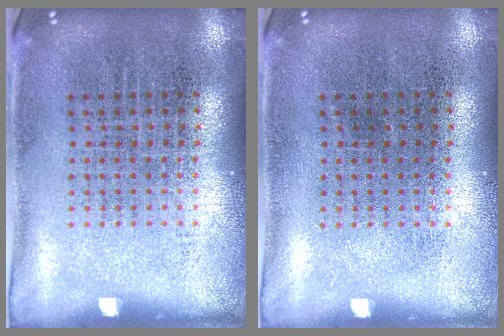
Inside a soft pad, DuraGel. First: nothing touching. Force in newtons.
{"total": 0.0}